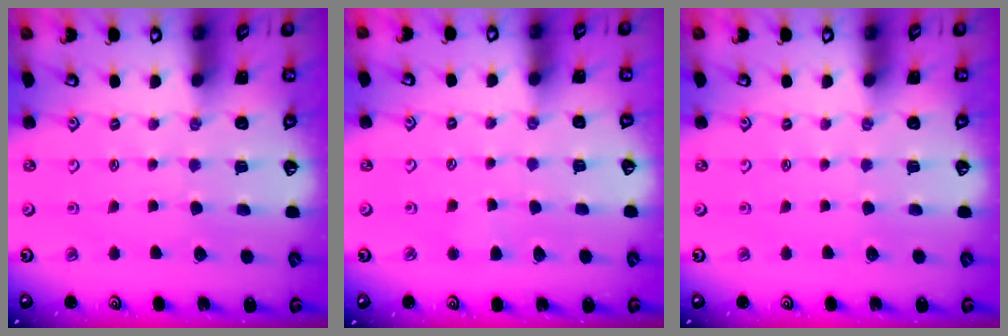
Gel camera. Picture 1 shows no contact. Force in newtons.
{"total": 2.7, "press": 2.6, "slide": 0.4}
{"total": 0.0}